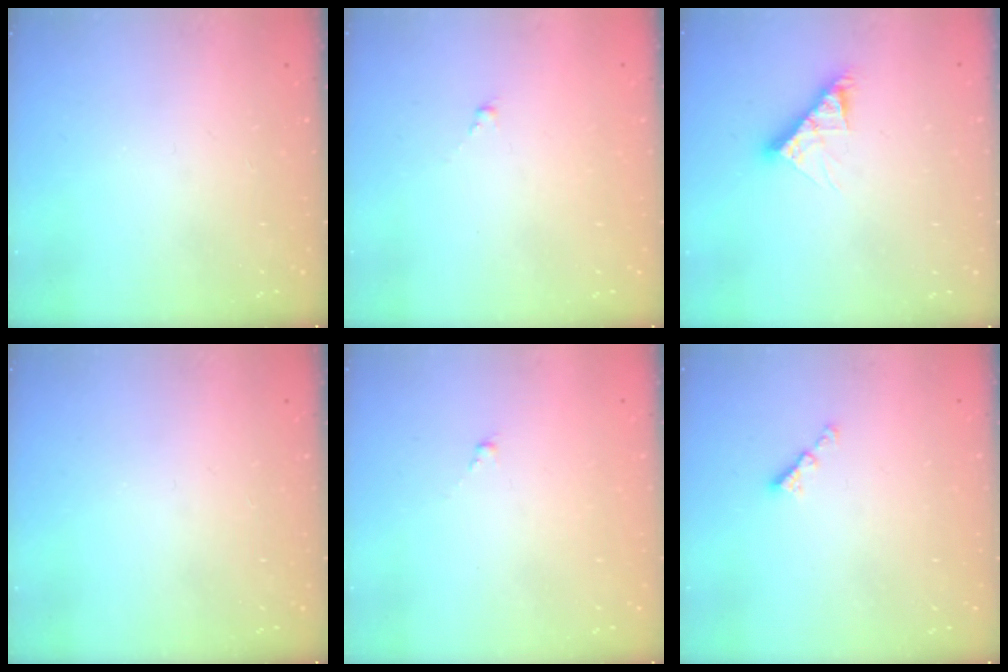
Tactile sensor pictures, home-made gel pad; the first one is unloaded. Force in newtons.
{"total": 0.0}
{"total": 8.3, "press": 8.3, "slide": 0.5}
{"total": 0.0}
{"total": 0.0}
{"total": 2.1, "press": 2.1, "slide": 0.4}